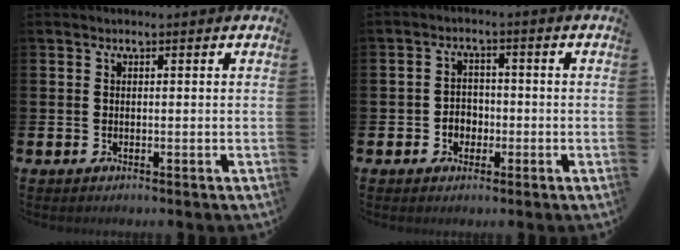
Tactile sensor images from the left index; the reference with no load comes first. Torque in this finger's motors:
{"motor_torque": [-0.12, 0.00, 0.01, 0.02]}